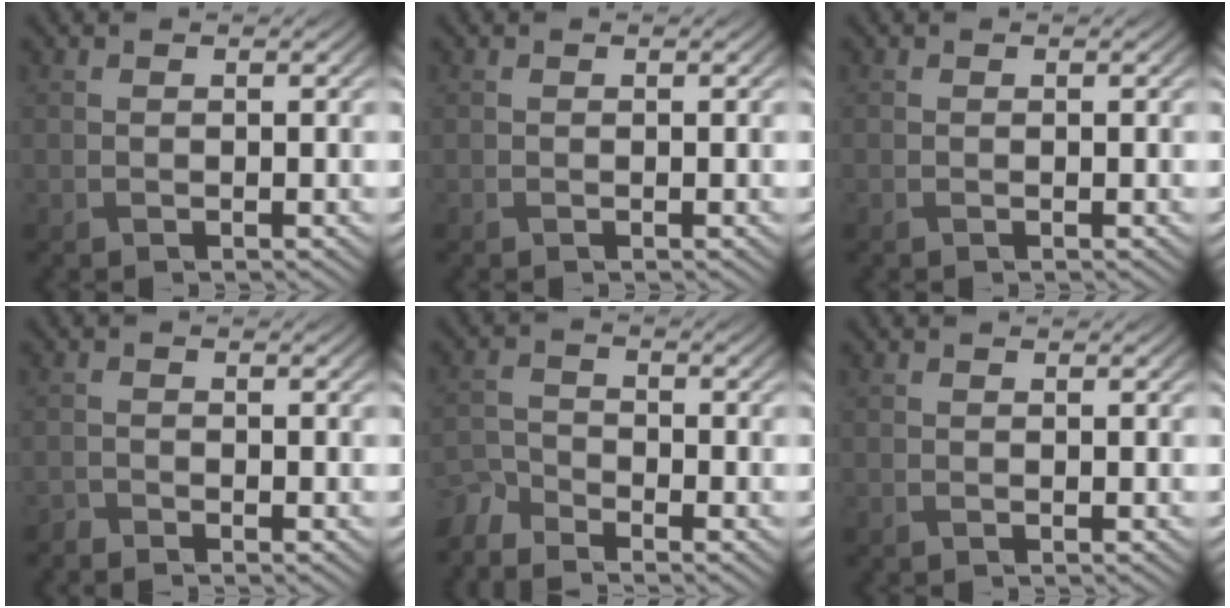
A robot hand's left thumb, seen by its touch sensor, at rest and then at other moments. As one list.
[{"total": 0.0}, {"total": 0.0}, {"total": 1.0, "force": [-1.0, 0.0, 0.0], "torque": [0.000, -0.003, -0.023]}, {"total": 3.9, "force": [-3.7, 0.9, 0.9], "torque": [-0.024, -0.010, -0.085]}, {"total": 0.0}]